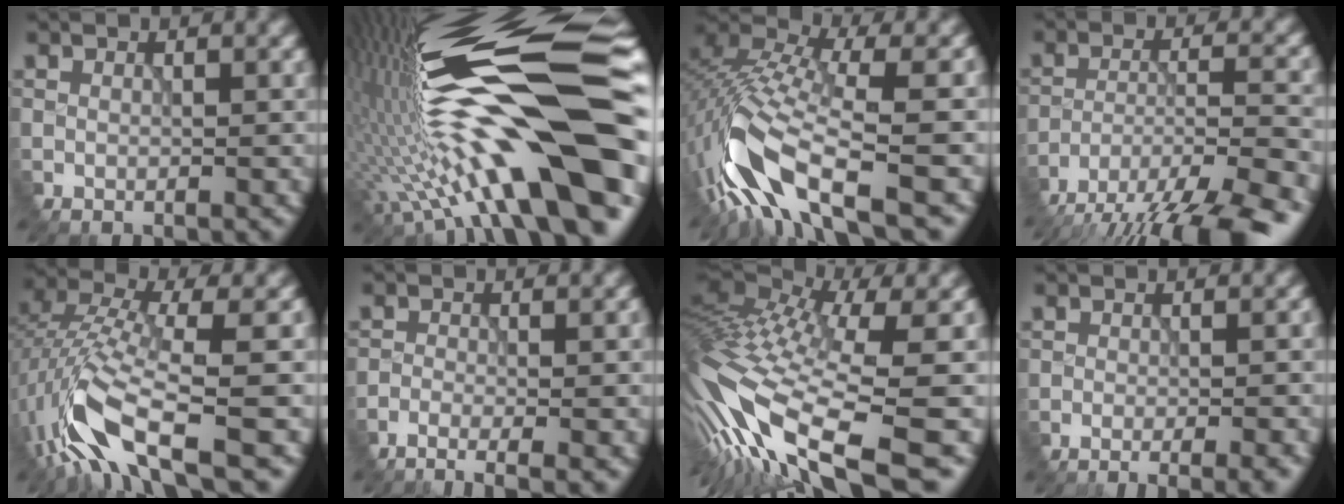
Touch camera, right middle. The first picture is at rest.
{"total": 20.0, "force": [-2.3, 5.0, 19.2], "torque": [-0.307, 0.012, -0.045]}
{"total": 10.4, "force": [-4.5, 3.1, 8.9], "torque": [-0.172, 0.011, -0.082]}
{"total": 14.3, "force": [-12.0, 3.5, 7.1], "torque": [-0.126, -0.018, -0.161]}
{"total": 9.6, "force": [-4.9, 2.5, 7.9], "torque": [-0.159, 0.009, -0.090]}
{"total": 4.8, "force": [-3.7, 1.0, 2.9], "torque": [-0.026, 0.001, -0.054]}
{"total": 15.2, "force": [-6.7, 4.6, 12.8], "torque": [-0.267, 0.007, -0.104]}
{"total": 5.9, "force": [-3.4, 1.9, 4.4], "torque": [-0.022, 0.008, -0.032]}